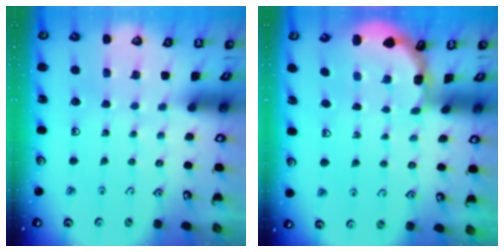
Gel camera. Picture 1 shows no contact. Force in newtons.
{"total": 1.7, "press": 1.7, "slide": 0.1}